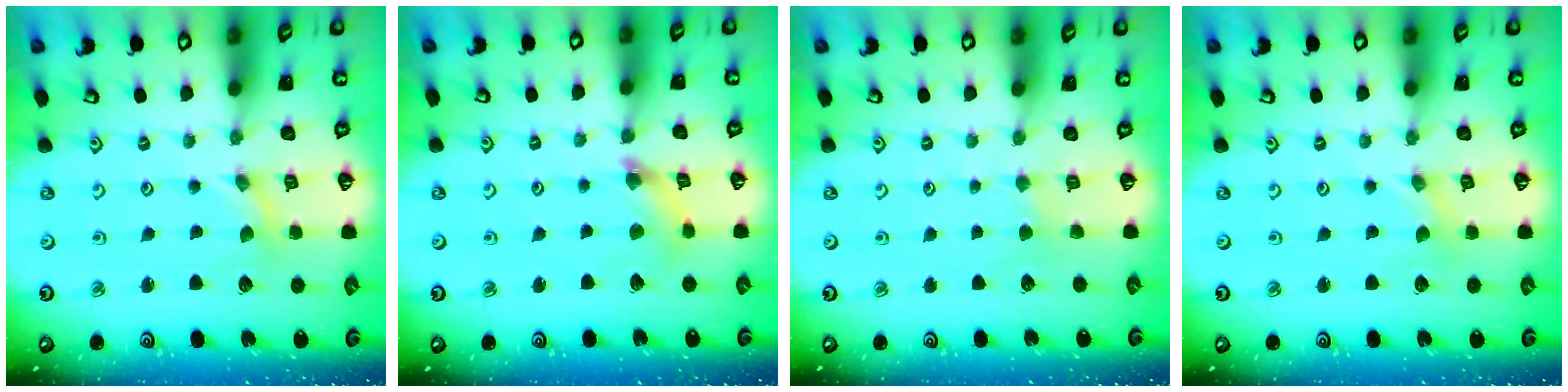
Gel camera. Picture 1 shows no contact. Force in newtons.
{"total": 4.4, "press": 4.4, "slide": 0.6}
{"total": 1.6, "press": 1.6, "slide": 0.3}
{"total": 0.0}